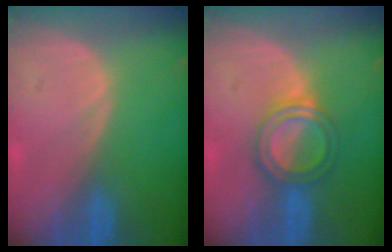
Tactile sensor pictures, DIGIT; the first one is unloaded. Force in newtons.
{"total": 5.6, "press": 5.3, "slide": 1.7}